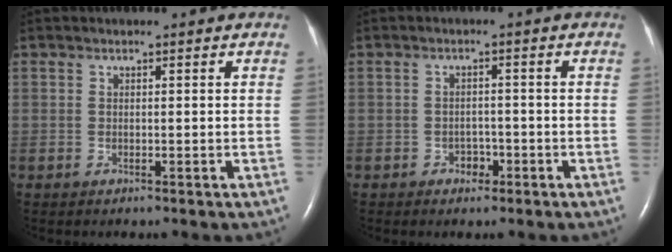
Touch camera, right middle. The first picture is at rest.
{"total": 1.3, "force": [-0.7, 1.0, 0.5], "torque": [-0.007, 0.004, -0.011]}